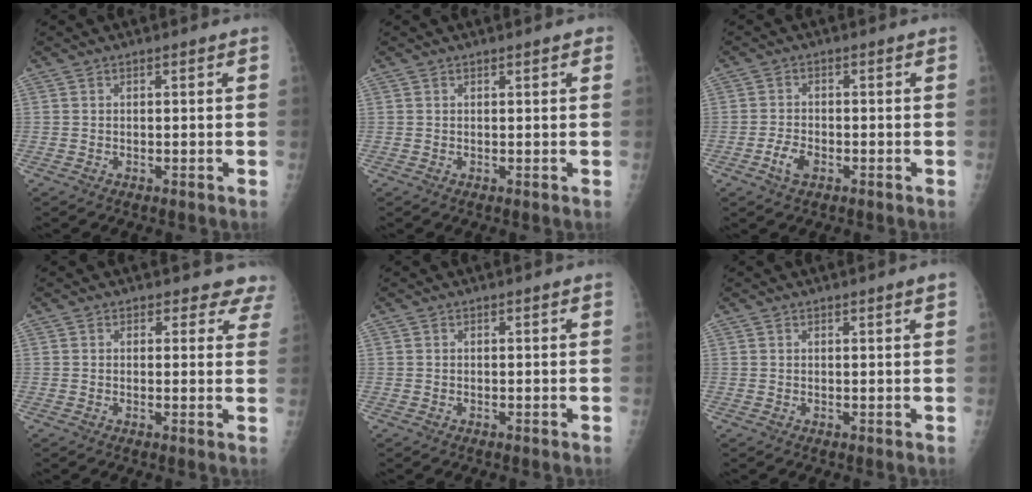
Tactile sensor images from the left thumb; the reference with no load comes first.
{"total": 0.8, "force": [0.5, 0.3, 0.5], "torque": [-0.003, 0.000, 0.004]}
{"total": 3.4, "force": [-1.6, 1.9, 2.3], "torque": [-0.044, 0.008, -0.030]}
{"total": 5.4, "force": [4.7, 2.5, -0.2], "torque": [0.053, -0.019, 0.022]}
{"total": 0.0}
{"total": 1.1, "force": [0.8, -0.2, 0.8], "torque": [-0.012, -0.004, 0.011]}